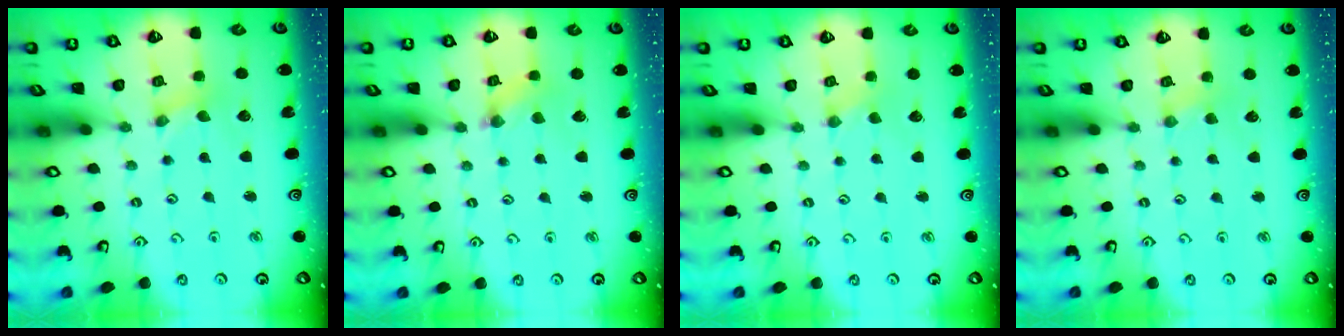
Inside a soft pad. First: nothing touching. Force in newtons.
{"total": 1.2, "press": 1.2, "slide": 0.3}
{"total": 0.0}
{"total": 1.8, "press": 1.7, "slide": 0.2}